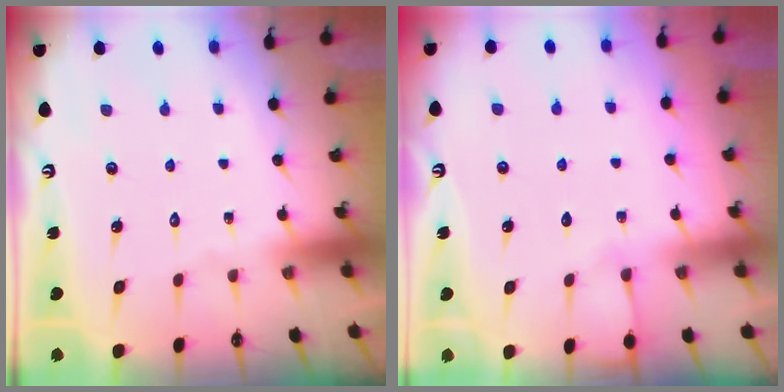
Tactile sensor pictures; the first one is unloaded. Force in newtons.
{"total": 2.7, "press": 2.7, "slide": 0.5}